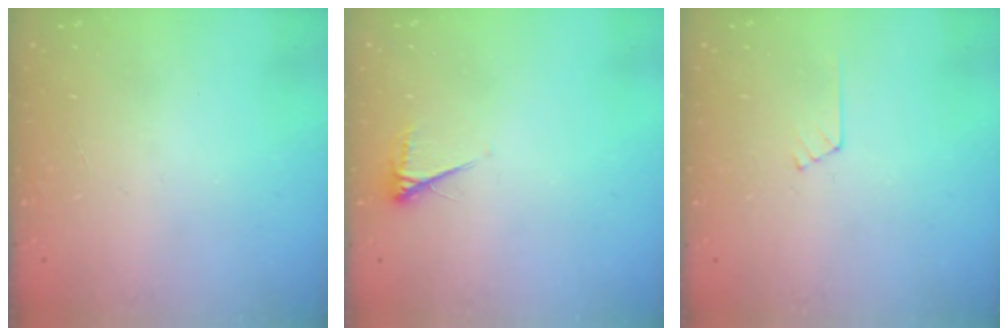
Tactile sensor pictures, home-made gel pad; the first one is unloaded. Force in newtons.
{"total": 4.0, "press": 3.9, "slide": 0.5}
{"total": 3.8, "press": 3.8, "slide": 0.3}